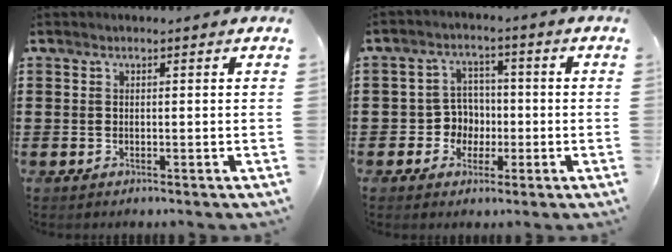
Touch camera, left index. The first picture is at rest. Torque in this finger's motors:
{"motor_torque": [0.41, 0.30, 0.07, 0.01]}